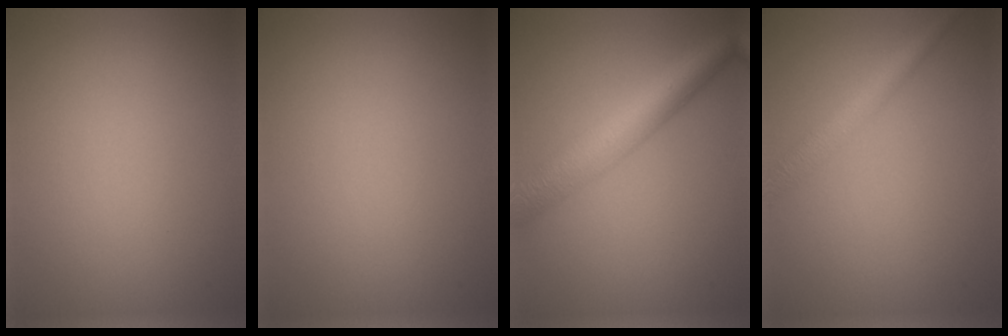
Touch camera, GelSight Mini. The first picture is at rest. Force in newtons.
{"total": 0.0}
{"total": 6.2, "press": 6.2, "slide": 0.1}
{"total": 2.8, "press": 2.8, "slide": 0.1}